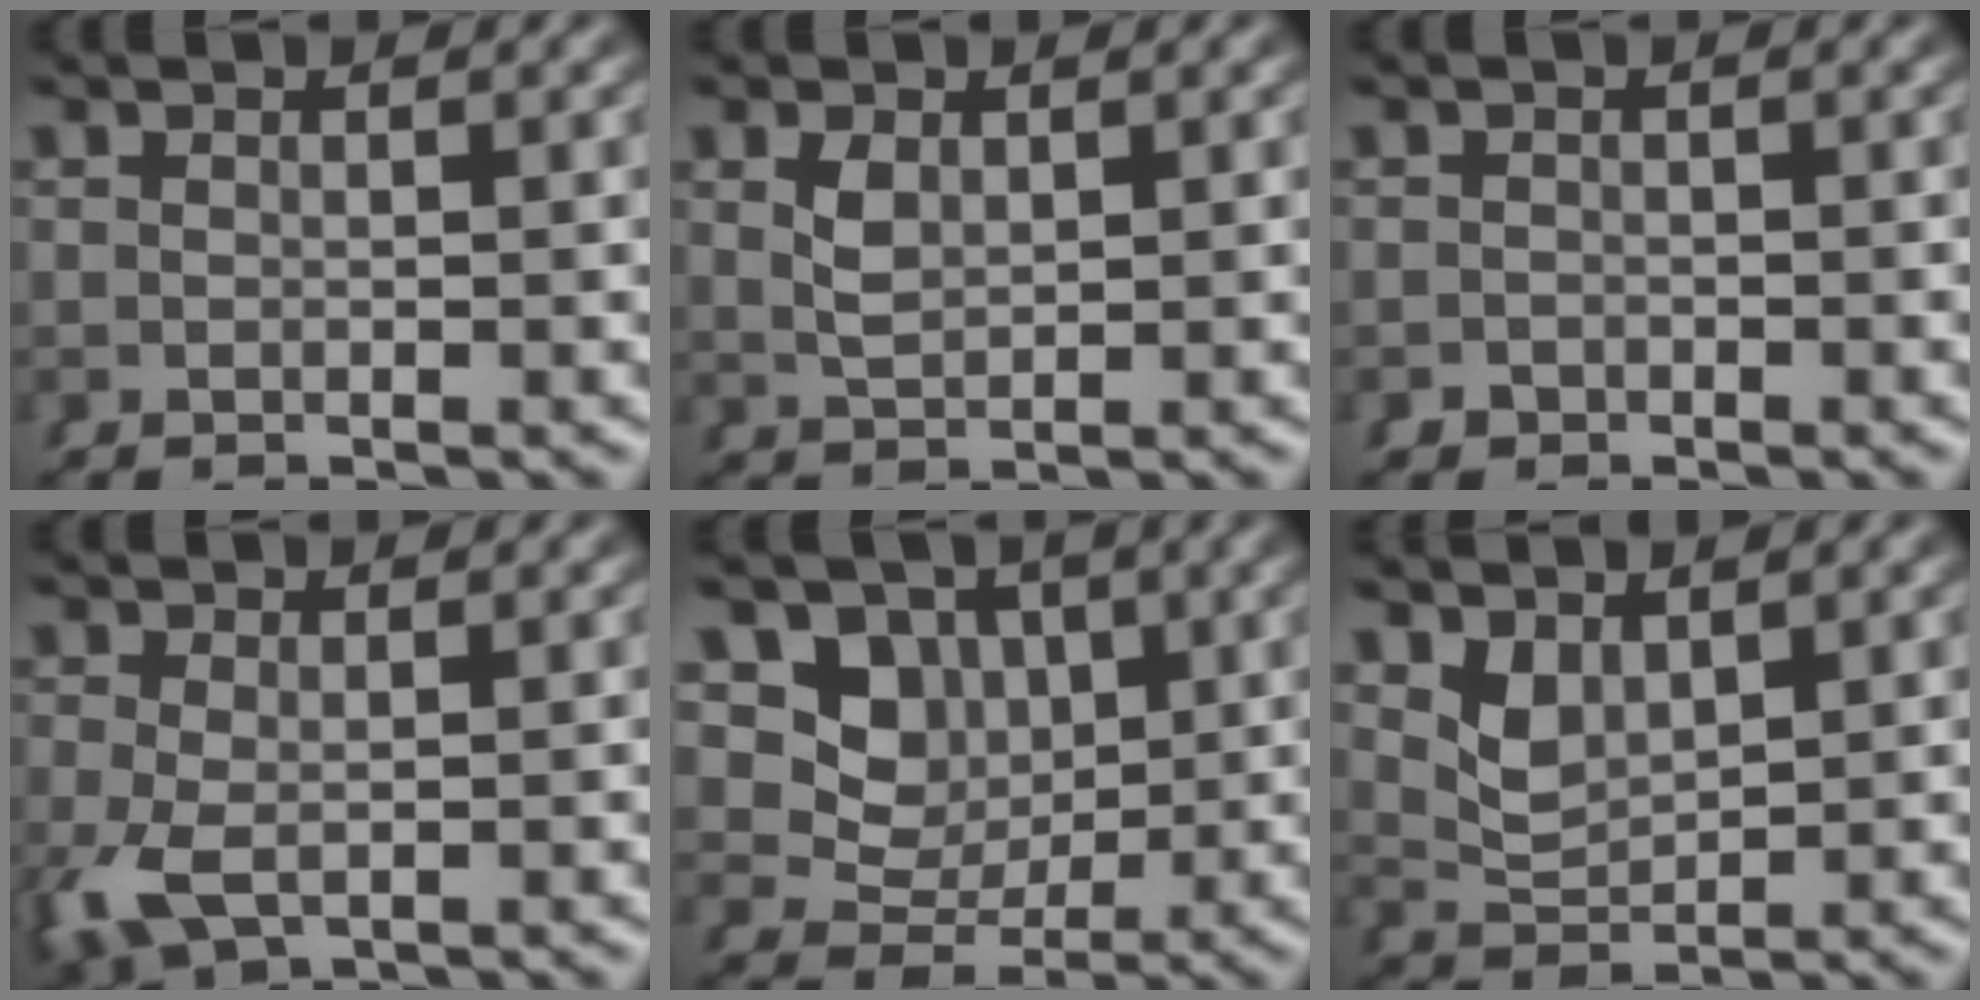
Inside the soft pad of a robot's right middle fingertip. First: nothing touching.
{"total": 1.4, "force": [0.7, 0.4, 1.1], "torque": [-0.022, 0.002, 0.022]}
{"total": 1.0, "force": [-0.9, 0.3, -0.3], "torque": [0.015, -0.009, -0.011]}
{"total": 3.3, "force": [-1.1, 2.0, 2.4], "torque": [-0.068, -0.023, -0.005]}
{"total": 10.8, "force": [1.7, 9.2, 5.2], "torque": [-0.104, -0.023, 0.033]}
{"total": 2.5, "force": [1.4, 1.3, 1.5], "torque": [-0.033, -0.003, 0.031]}